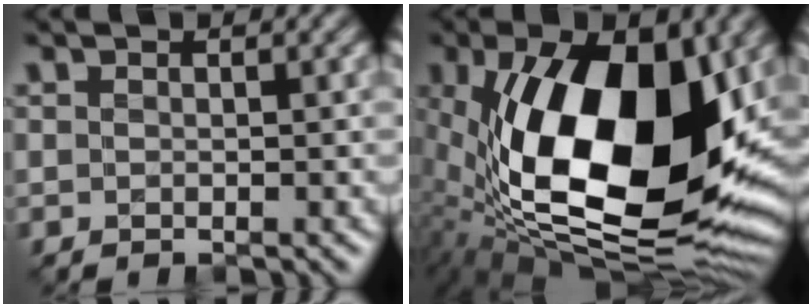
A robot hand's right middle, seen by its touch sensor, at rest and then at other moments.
{"total": 19.3, "force": [1.0, 9.5, 16.8], "torque": [-0.308, -0.021, 0.014]}